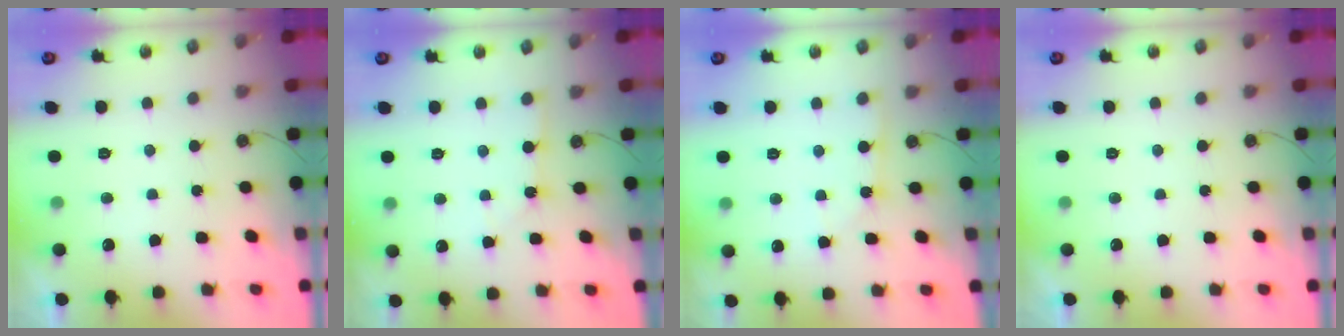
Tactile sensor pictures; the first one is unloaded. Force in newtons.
{"total": 2.1, "press": 2.1, "slide": 0.2}
{"total": 3.2, "press": 3.1, "slide": 0.4}
{"total": 0.0}